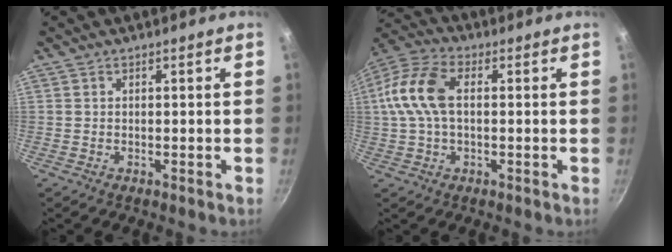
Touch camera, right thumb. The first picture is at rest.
{"total": 12.2, "force": [1.3, 7.1, 9.9], "torque": [-0.203, 0.027, 0.009]}